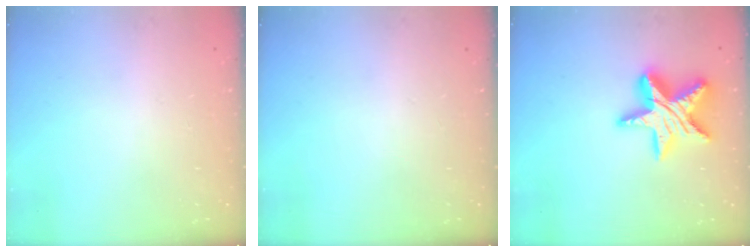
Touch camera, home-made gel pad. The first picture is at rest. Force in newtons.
{"total": 0.0}
{"total": 17.3, "press": 17.2, "slide": 1.5}